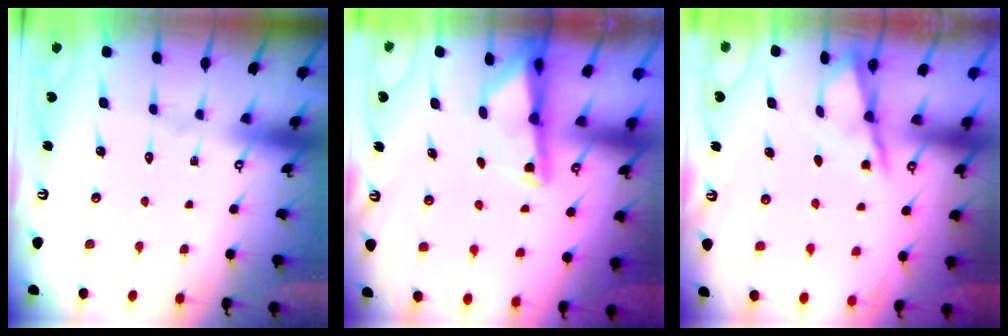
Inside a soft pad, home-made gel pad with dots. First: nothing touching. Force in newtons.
{"total": 3.6, "press": 3.5, "slide": 0.5}
{"total": 2.0, "press": 2.0, "slide": 0.2}